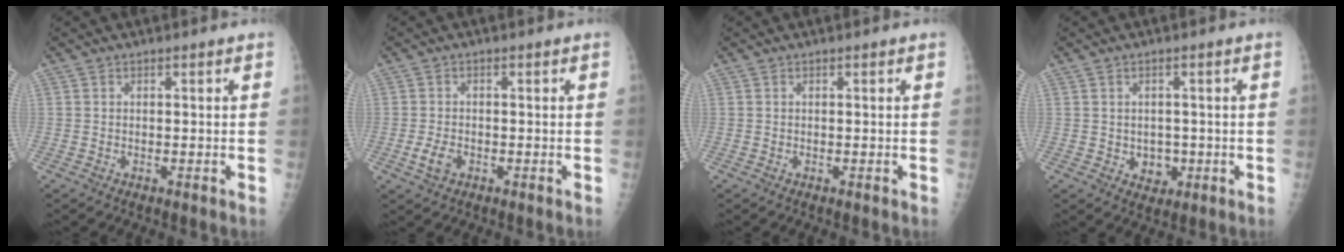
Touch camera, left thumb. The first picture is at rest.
{"total": 3.2, "force": [-1.2, 2.2, 2.1], "torque": [-0.038, 0.001, -0.020]}
{"total": 0.0}
{"total": 4.0, "force": [-0.6, 3.4, 2.0], "torque": [-0.005, 0.003, -0.002]}